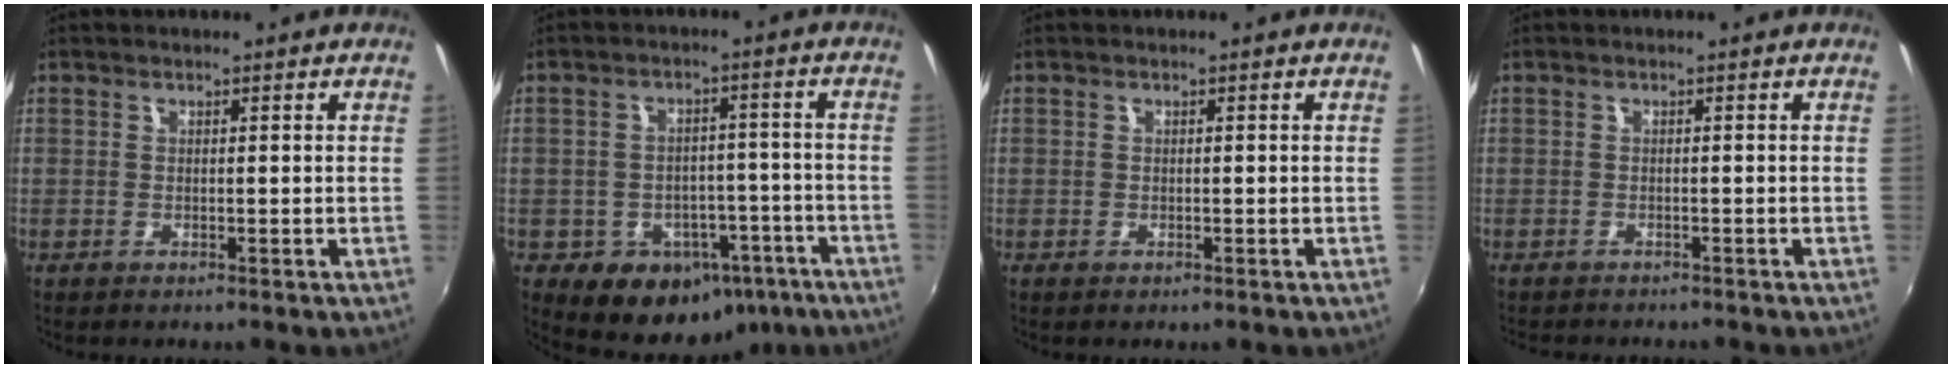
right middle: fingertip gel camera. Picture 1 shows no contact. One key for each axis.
{"total": 14.4, "fx": -8.2, "fy": 10.4, "fz": 5.8, "tx": -0.106, "ty": 0.030, "tz": -0.081}
{"total": 0.0}
{"total": 3.1, "fx": -2.9, "fy": 0.7, "fz": 0.8, "tx": -0.024, "ty": -0.015, "tz": -0.044}